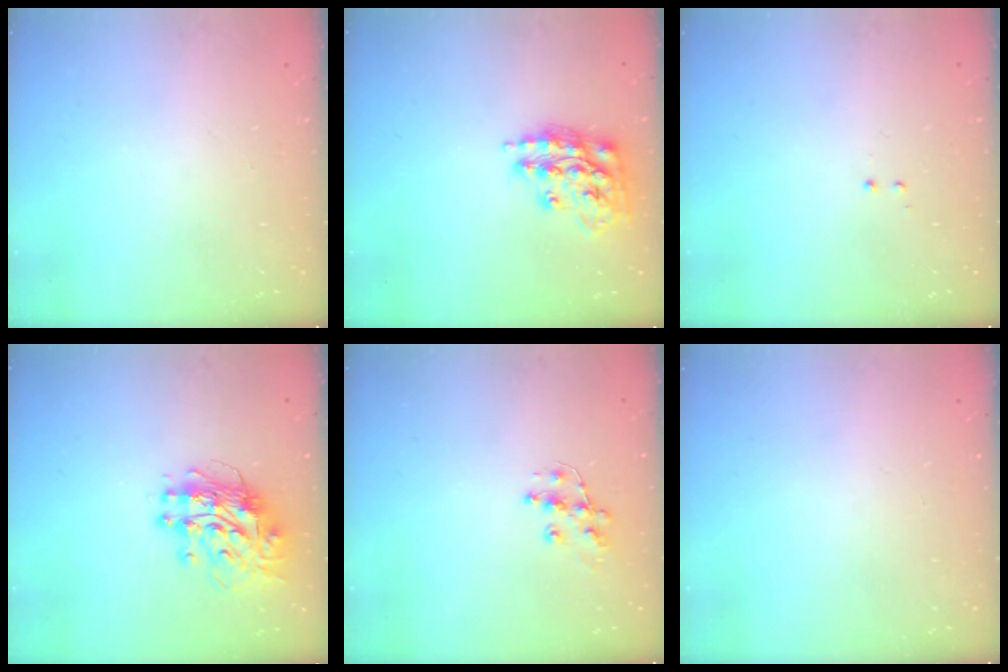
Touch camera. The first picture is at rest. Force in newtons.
{"total": 15.2, "press": 15.1, "slide": 0.8}
{"total": 0.5, "press": 0.5, "slide": 0.3}
{"total": 12.3, "press": 12.3, "slide": 1.1}
{"total": 8.8, "press": 8.8, "slide": 0.6}
{"total": 0.0}